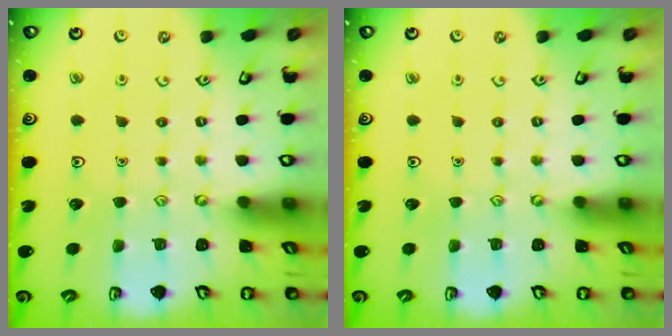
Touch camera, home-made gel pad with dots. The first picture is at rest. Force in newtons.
{"total": 0.0}